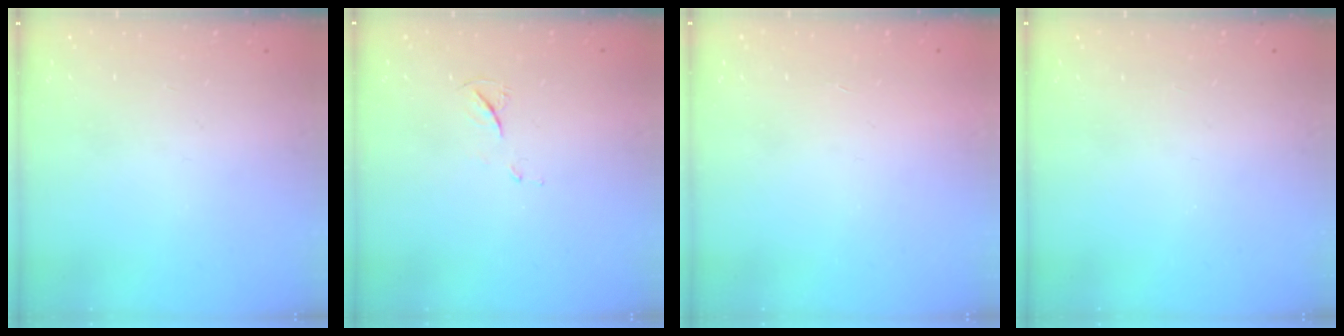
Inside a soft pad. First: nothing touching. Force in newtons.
{"total": 4.5, "press": 4.5, "slide": 0.6}
{"total": 1.5, "press": 1.5, "slide": 0.1}
{"total": 0.0}